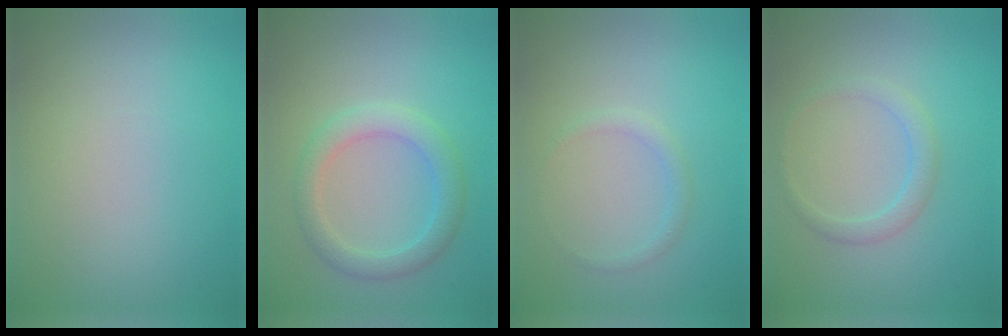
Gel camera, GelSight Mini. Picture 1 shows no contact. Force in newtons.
{"total": 3.2, "press": 3.2, "slide": 0.4}
{"total": 1.0, "press": 1.0, "slide": 0.1}
{"total": 1.8, "press": 1.8, "slide": 0.0}